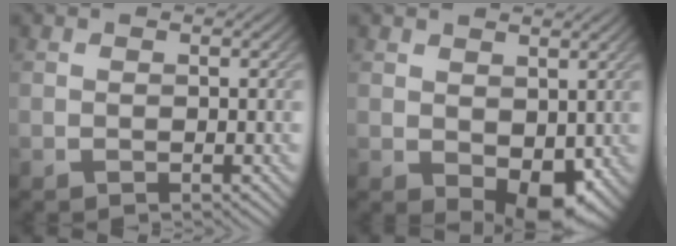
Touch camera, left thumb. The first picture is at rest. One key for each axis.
{"total": 5.5, "fx": -0.2, "fy": 3.6, "fz": 4.2, "tx": -0.073, "ty": -0.024, "tz": 0.010}